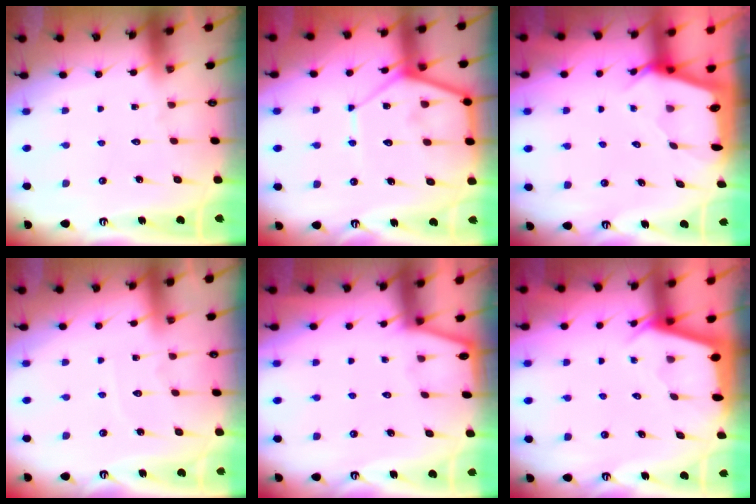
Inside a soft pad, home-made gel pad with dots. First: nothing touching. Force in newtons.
{"total": 12.1, "press": 12.1, "slide": 1.1}
{"total": 2.3, "press": 2.3, "slide": 0.3}
{"total": 3.8, "press": 3.8, "slide": 0.3}
{"total": 1.8, "press": 1.8, "slide": 0.1}
{"total": 2.2, "press": 2.2, "slide": 0.3}